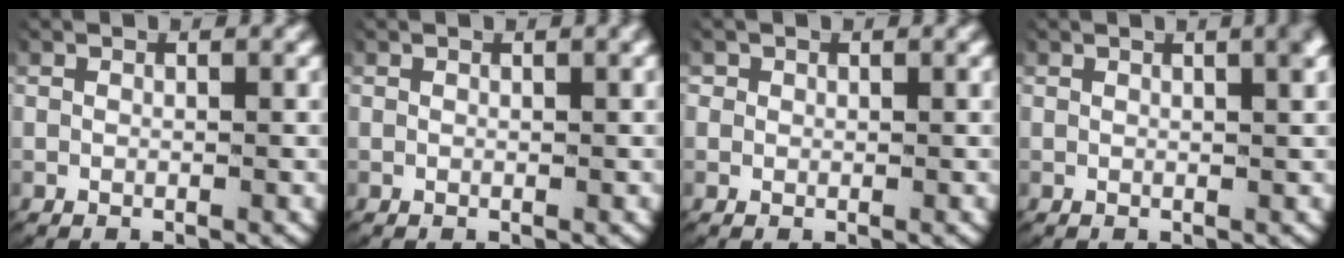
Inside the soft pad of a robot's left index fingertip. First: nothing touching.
{"total": 0.9, "force": [0.5, 0.0, 0.7], "torque": [-0.004, 0.005, 0.009]}
{"total": 1.1, "force": [0.4, 1.0, 0.2], "torque": [-0.008, -0.006, 0.007]}
{"total": 2.3, "force": [1.1, 0.3, 2.1], "torque": [-0.024, 0.007, 0.015]}